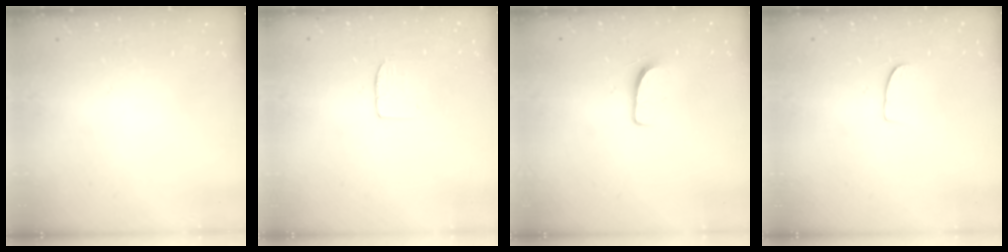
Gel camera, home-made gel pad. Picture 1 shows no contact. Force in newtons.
{"total": 3.7, "press": 3.7, "slide": 0.2}
{"total": 5.8, "press": 5.8, "slide": 0.5}
{"total": 4.7, "press": 4.7, "slide": 0.3}